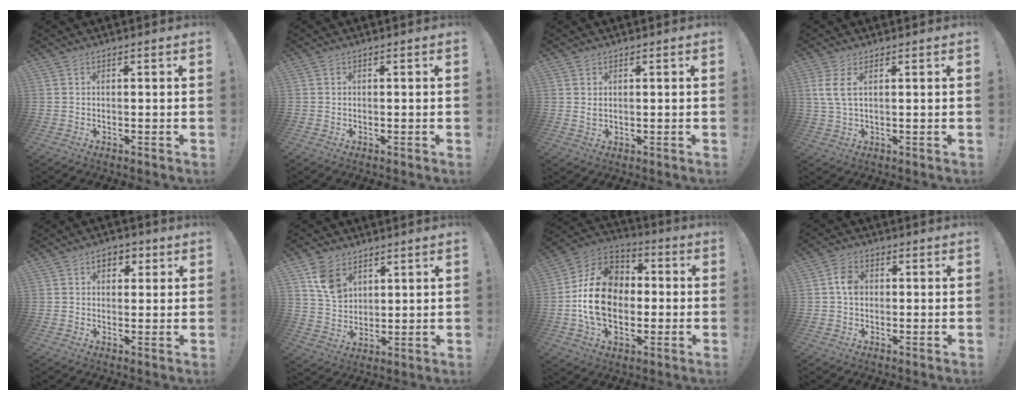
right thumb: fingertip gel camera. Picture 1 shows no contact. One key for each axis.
{"total": 0.6, "fx": 0.4, "fy": 0.5, "fz": -0.2, "tx": 0.003, "ty": 0.003, "tz": 0.007}
{"total": 1.6, "fx": 1.1, "fy": 1.0, "fz": 0.7, "tx": -0.007, "ty": 0.001, "tz": 0.017}
{"total": 4.8, "fx": 1.8, "fy": 1.3, "fz": 4.3, "tx": -0.081, "ty": -0.008, "tz": 0.032}
{"total": 5.1, "fx": 1.8, "fy": 3.7, "fz": 3.1, "tx": -0.033, "ty": 0.002, "tz": 0.028}
{"total": 10.4, "fx": 5.7, "fy": 7.4, "fz": 4.5, "tx": -0.070, "ty": -0.023, "tz": 0.113}
{"total": 19.4, "fx": -1.1, "fy": 14.9, "fz": 12.4, "tx": -0.207, "ty": 0.028, "tz": -0.008}
{"total": 5.4, "fx": 0.3, "fy": 4.2, "fz": 3.4, "tx": -0.049, "ty": 0.009, "tz": 0.006}